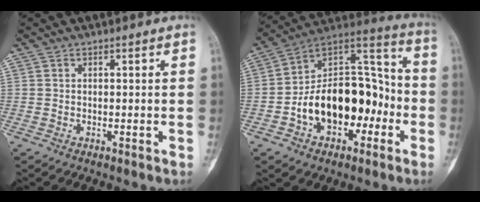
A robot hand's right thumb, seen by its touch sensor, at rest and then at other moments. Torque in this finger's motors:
{"motor_torque": [0.54, 1.60, 0.37, -0.37, 0.13]}